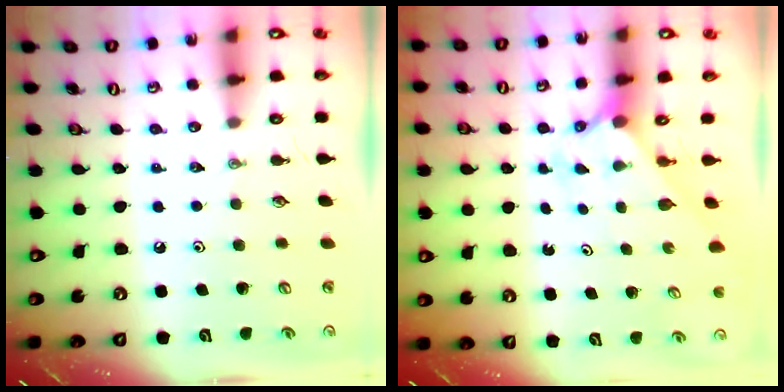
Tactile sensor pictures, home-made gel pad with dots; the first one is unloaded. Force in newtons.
{"total": 2.0, "press": 2.0, "slide": 0.2}